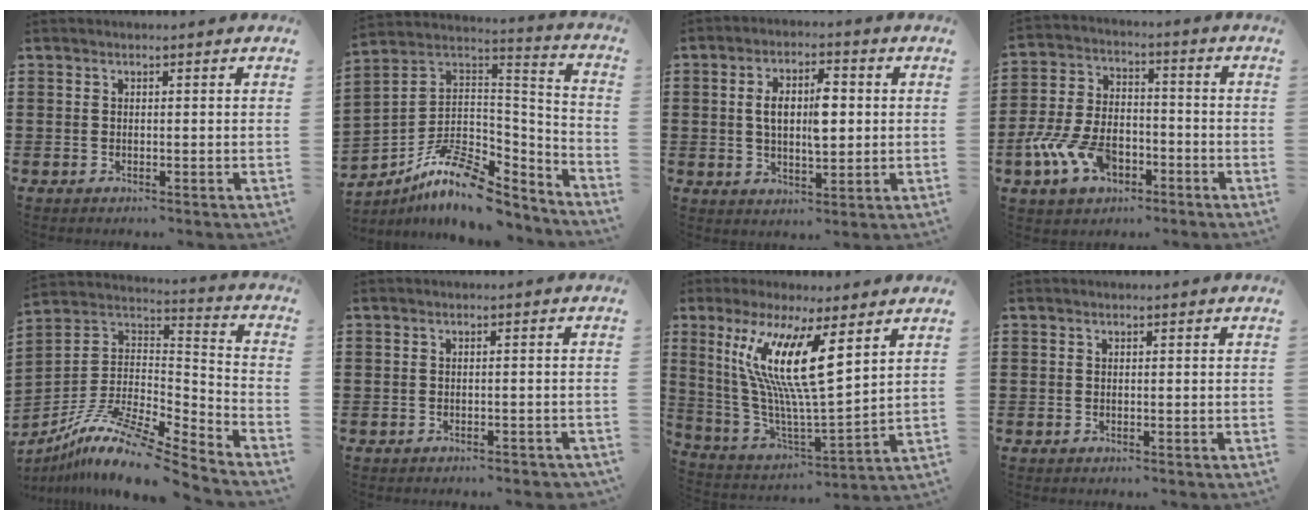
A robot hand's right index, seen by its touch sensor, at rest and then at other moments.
{"total": 11.8, "force": [-8.1, 4.8, 7.1], "torque": [-0.142, 0.022, -0.153]}
{"total": 7.1, "force": [1.4, 3.7, 5.9], "torque": [-0.100, 0.002, 0.017]}
{"total": 9.4, "force": [-4.2, 5.7, 6.2], "torque": [-0.161, 0.002, -0.079]}
{"total": 12.2, "force": [-9.1, 2.2, 7.8], "torque": [-0.150, 0.016, -0.179]}
{"total": 0.9, "force": [-0.8, 0.2, 0.4], "torque": [-0.011, -0.003, -0.017]}
{"total": 14.0, "force": [6.3, 1.8, 12.4], "torque": [-0.268, -0.031, 0.102]}
{"total": 0.0}